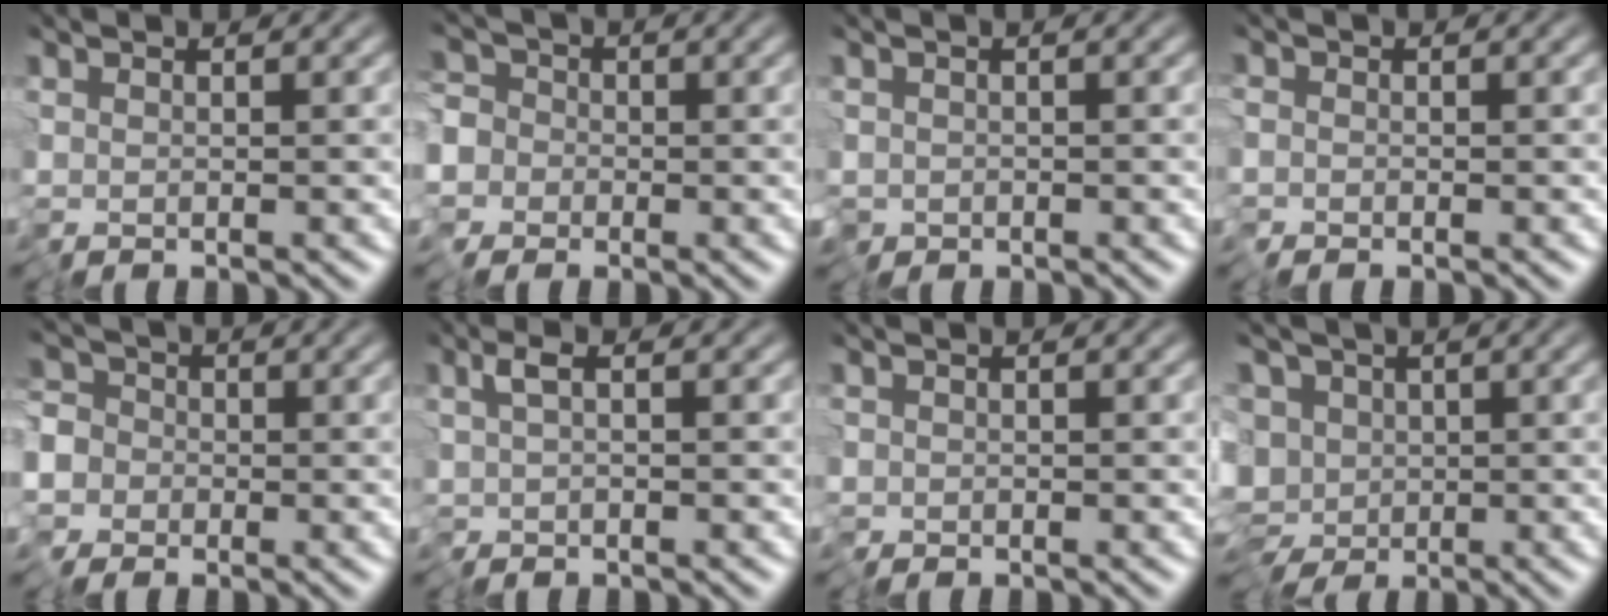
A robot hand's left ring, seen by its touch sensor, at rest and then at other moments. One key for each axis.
{"total": 5.9, "fx": -1.6, "fy": 5.5, "fz": 1.5, "tx": -0.034, "ty": 0.017, "tz": -0.063}
{"total": 0.9, "fx": -0.3, "fy": 0.8, "fz": 0.3, "tx": -0.007, "ty": -0.004, "tz": -0.007}
{"total": 0.7, "fx": -0.6, "fy": 0.4, "fz": -0.2, "tx": 0.007, "ty": -0.003, "tz": -0.012}
{"total": 5.4, "fx": -1.8, "fy": 4.9, "fz": 1.4, "tx": -0.028, "ty": 0.011, "tz": -0.065}
{"total": 1.5, "fx": -0.2, "fy": 0.6, "fz": 1.4, "tx": -0.032, "ty": -0.002, "tz": -0.008}
{"total": 0.0}
{"total": 8.5, "fx": -2.0, "fy": 6.7, "fz": 4.8, "tx": -0.059, "ty": -0.014, "tz": -0.049}